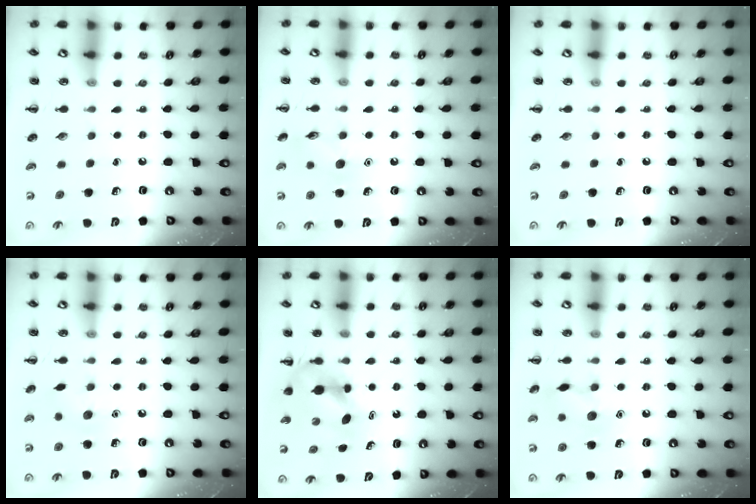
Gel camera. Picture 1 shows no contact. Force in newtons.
{"total": 7.9, "press": 7.8, "slide": 0.8}
{"total": 0.0}
{"total": 7.1, "press": 6.9, "slide": 1.5}
{"total": 4.9, "press": 4.9, "slide": 0.5}
{"total": 9.9, "press": 9.9, "slide": 0.8}